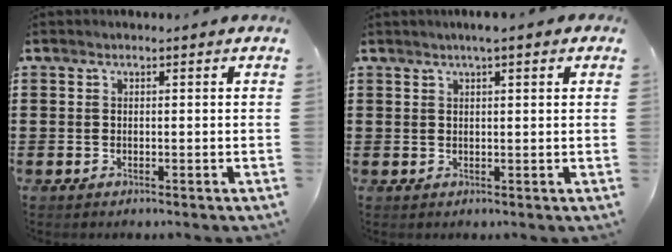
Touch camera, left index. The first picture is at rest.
{"total": 2.3, "force": [1.5, 0.0, 1.8], "torque": [-0.037, 0.002, 0.026]}